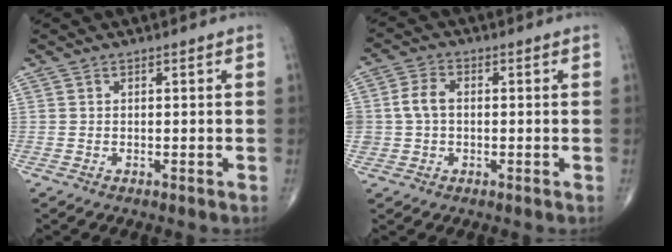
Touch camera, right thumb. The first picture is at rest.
{"total": 4.9, "force": [0.1, 3.6, 3.3], "torque": [-0.064, 0.013, -0.002]}